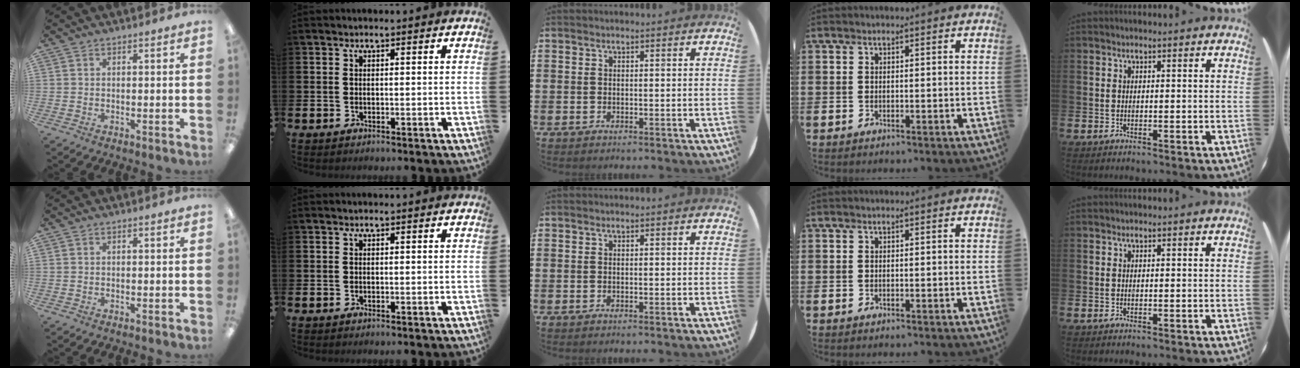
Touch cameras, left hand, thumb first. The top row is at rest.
{}